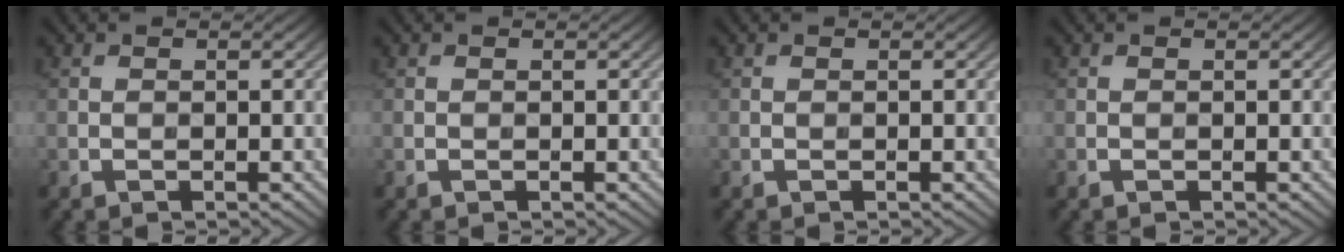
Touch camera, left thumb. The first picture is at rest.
{"total": 0.0}
{"total": 0.0}
{"total": 0.0}